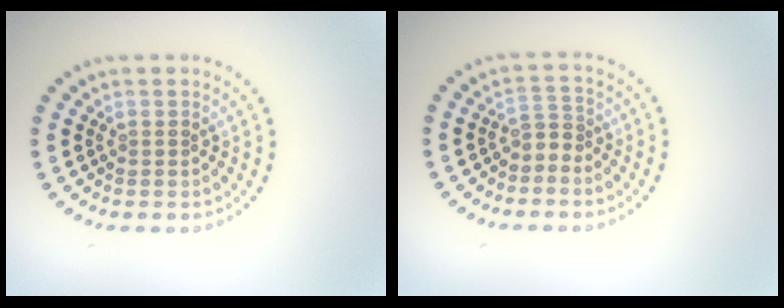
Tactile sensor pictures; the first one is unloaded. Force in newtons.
{"total": 1.6, "press": 1.1, "slide": 1.1}